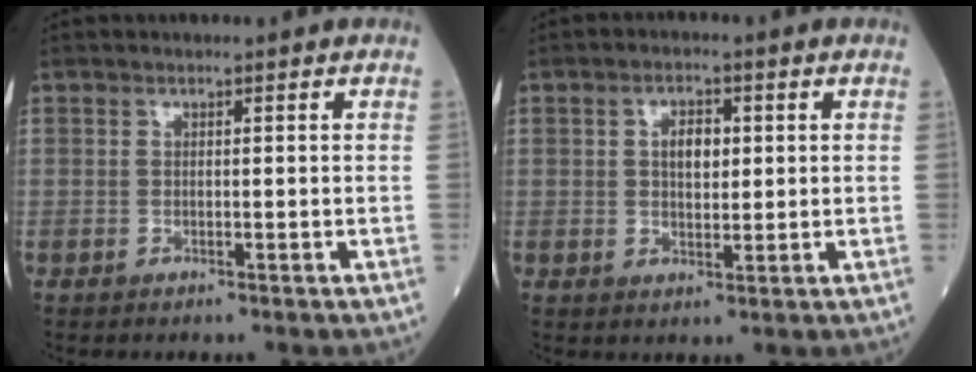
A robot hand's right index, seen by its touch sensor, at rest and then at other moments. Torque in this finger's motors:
{"motor_torque": [0.02, 0.00, 0.05, 0.07]}